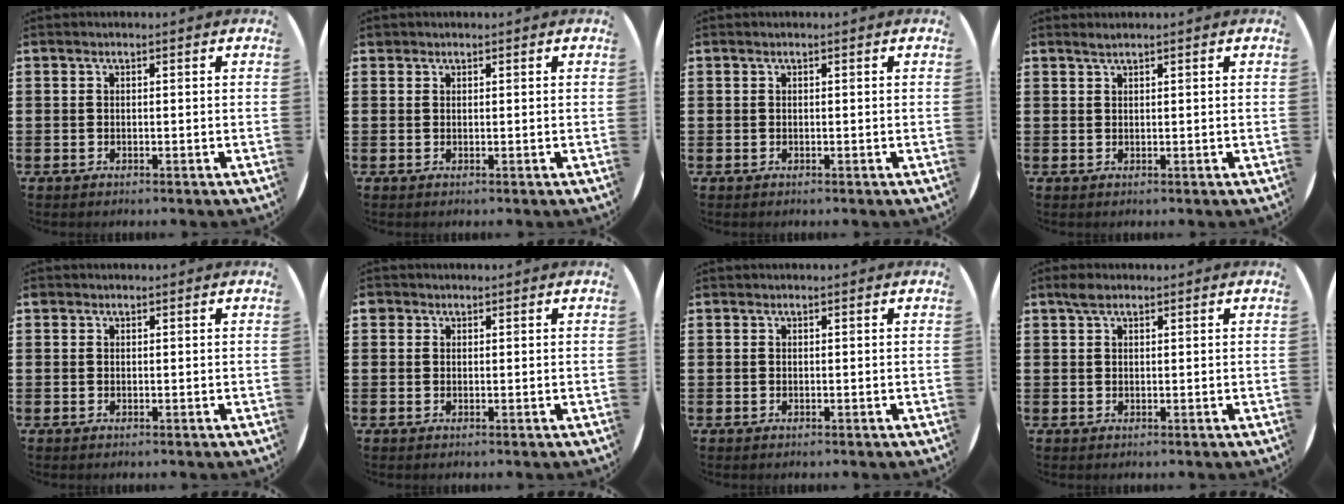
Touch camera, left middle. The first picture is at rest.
{"total": 0.5, "force": [0.5, 0.2, -0.1], "torque": [0.001, 0.003, 0.009]}
{"total": 0.0}
{"total": 0.8, "force": [0.8, -0.1, 0.3], "torque": [-0.006, -0.001, 0.015]}
{"total": 0.0}
{"total": 0.9, "force": [0.6, 0.6, 0.1], "torque": [-0.002, 0.004, 0.011]}
{"total": 0.0}
{"total": 1.7, "force": [1.3, 0.8, 0.8], "torque": [-0.011, 0.002, 0.021]}